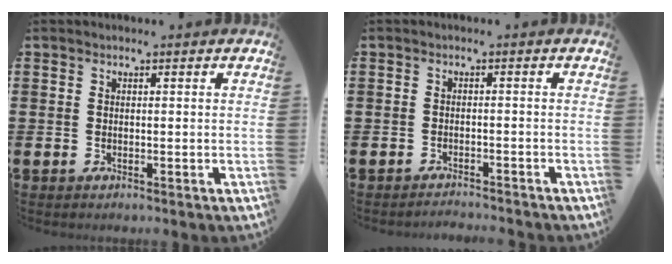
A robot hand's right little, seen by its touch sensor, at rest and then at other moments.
{"total": 1.3, "force": [-1.3, -0.1, -0.1], "torque": [-0.002, 0.004, -0.028]}